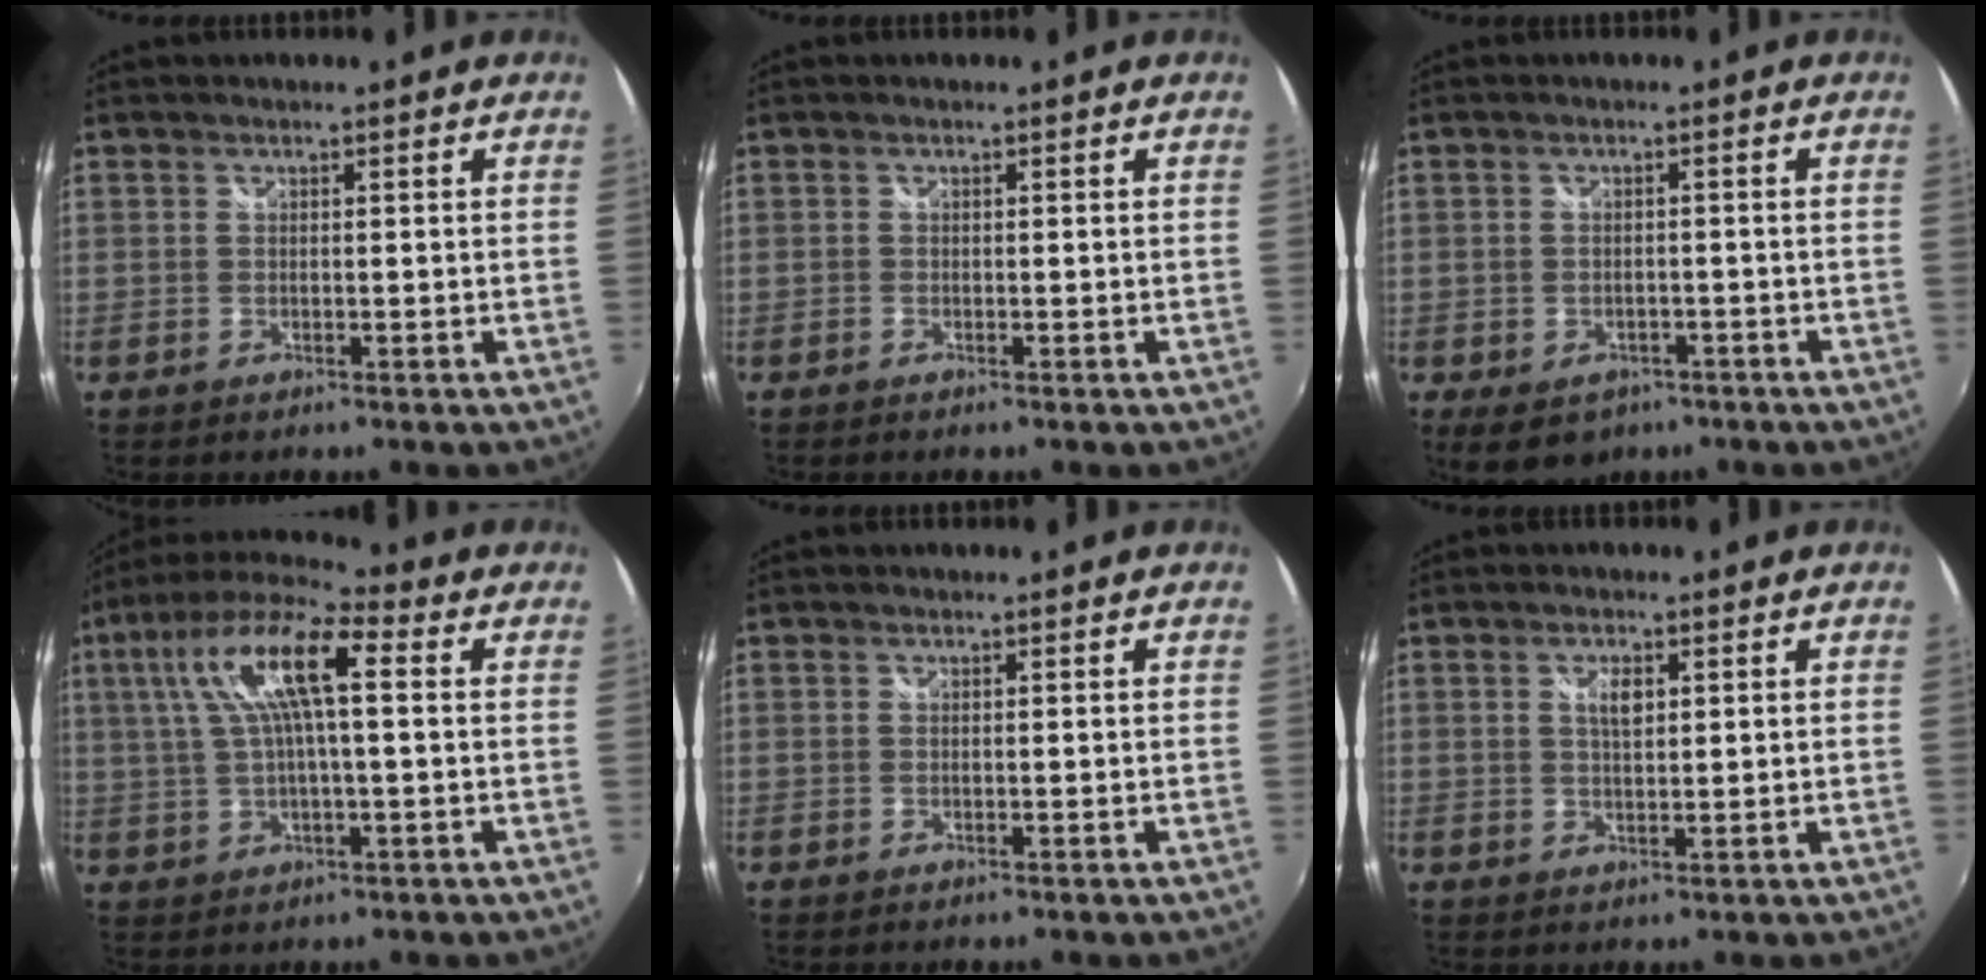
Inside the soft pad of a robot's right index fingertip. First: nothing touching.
{"total": 0.0}
{"total": 7.8, "force": [-4.5, 5.2, 3.6], "torque": [-0.076, -0.016, -0.054]}
{"total": 13.6, "force": [3.4, 3.5, 12.7], "torque": [-0.240, 0.028, 0.055]}
{"total": 0.0}
{"total": 2.8, "force": [1.0, 1.1, 2.3], "torque": [-0.040, 0.003, 0.017]}